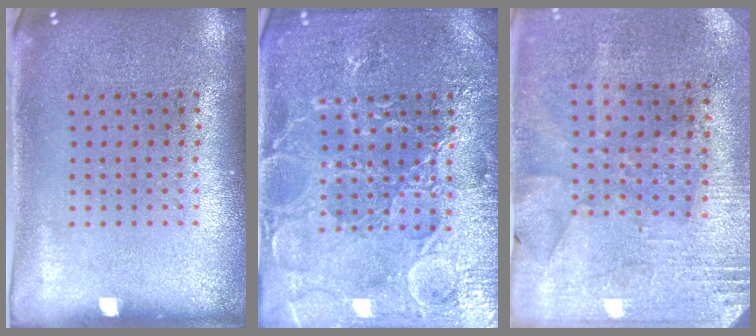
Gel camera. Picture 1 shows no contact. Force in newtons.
{"total": 4.4, "press": 4.4, "slide": 0.5}
{"total": 2.7, "press": 2.4, "slide": 1.3}